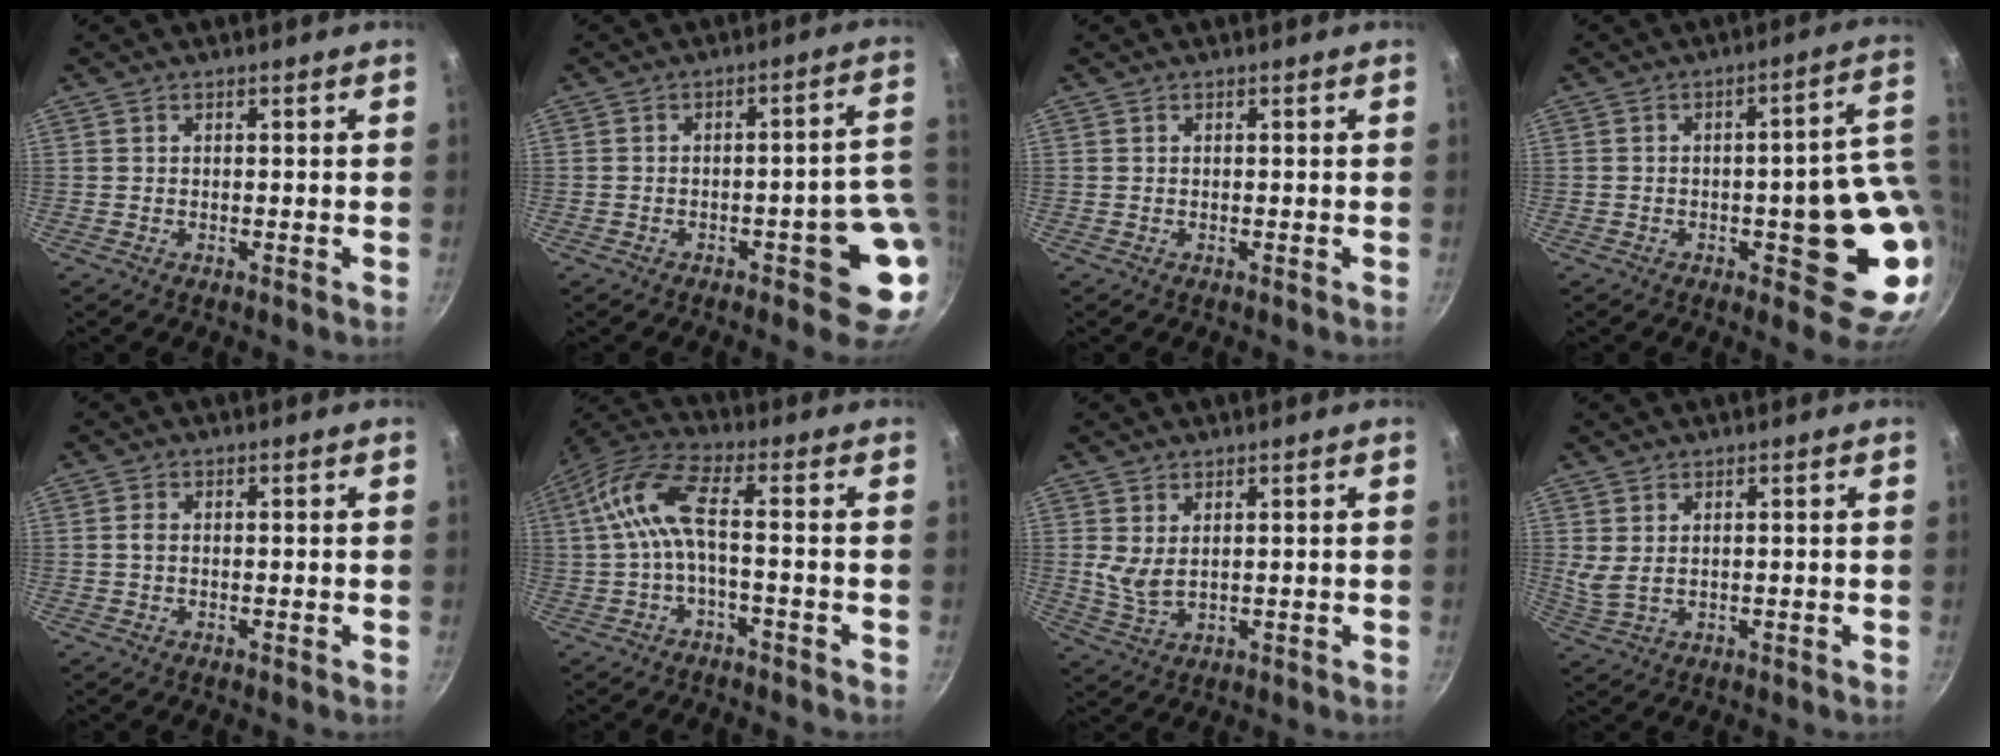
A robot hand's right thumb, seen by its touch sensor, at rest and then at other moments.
{"total": 9.8, "force": [-2.1, 3.6, 8.9], "torque": [-0.064, 0.030, -0.022]}
{"total": 0.0}
{"total": 15.1, "force": [-0.9, 5.5, 14.0], "torque": [-0.122, 0.000, -0.011]}
{"total": 1.1, "force": [0.0, 0.8, 0.8], "torque": [-0.017, 0.003, -0.002]}
{"total": 9.6, "force": [-1.4, 3.1, 9.0], "torque": [-0.210, 0.032, -0.037]}
{"total": 4.3, "force": [1.3, 2.2, 3.4], "torque": [-0.060, -0.019, 0.033]}
{"total": 3.2, "force": [0.9, 1.5, 2.7], "torque": [-0.053, -0.008, 0.028]}